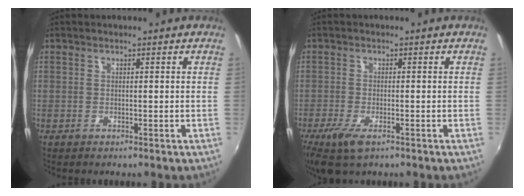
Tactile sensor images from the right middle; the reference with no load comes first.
{"total": 5.6, "force": [-3.3, 2.0, 4.1], "torque": [-0.096, -0.022, -0.061]}